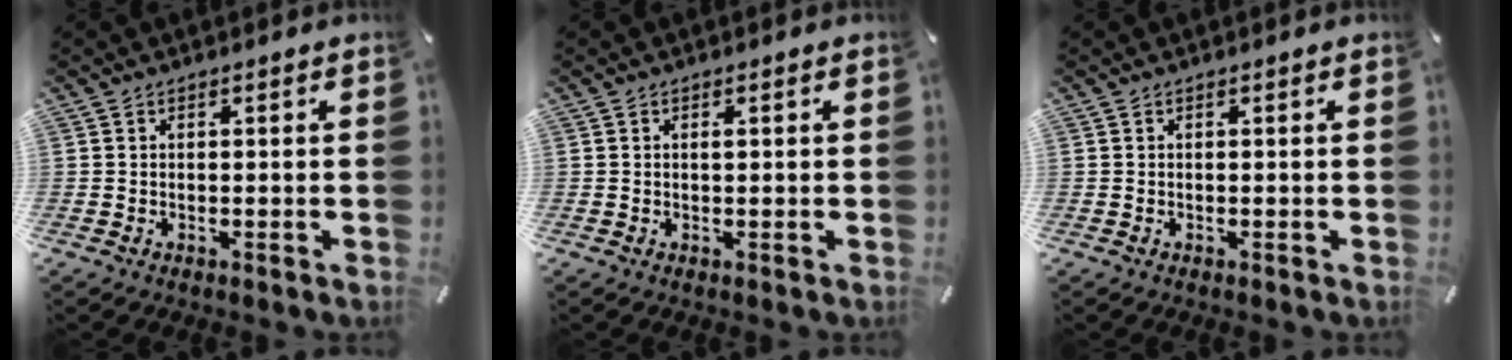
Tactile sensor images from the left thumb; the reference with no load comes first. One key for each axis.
{"total": 0.8, "fx": 0.1, "fy": 0.2, "fz": 0.7, "tx": -0.015, "ty": 0.000, "tz": 0.002}
{"total": 0.0}